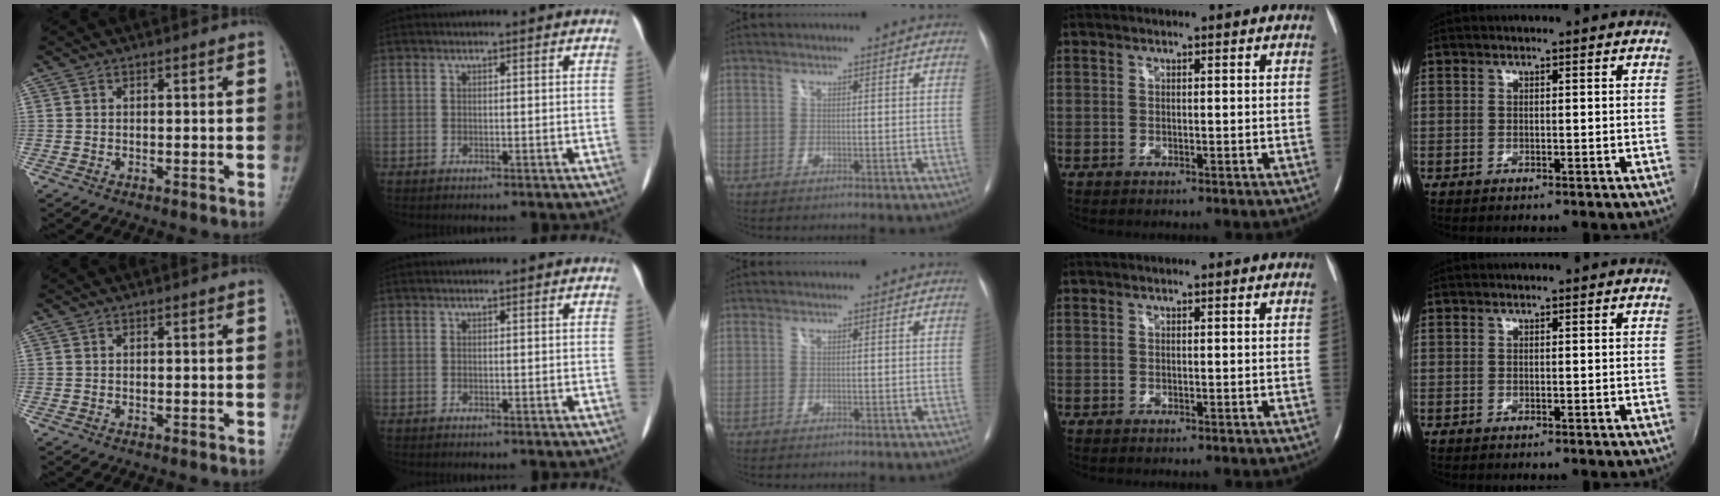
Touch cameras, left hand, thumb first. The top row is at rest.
{}